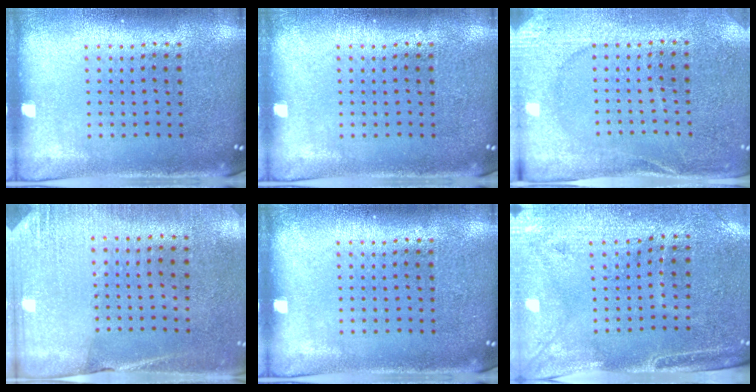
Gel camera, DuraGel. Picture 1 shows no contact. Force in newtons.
{"total": 0.0}
{"total": 2.6, "press": 2.5, "slide": 0.4}
{"total": 2.6, "press": 2.3, "slide": 1.1}
{"total": 0.0}
{"total": 3.0, "press": 2.7, "slide": 1.4}